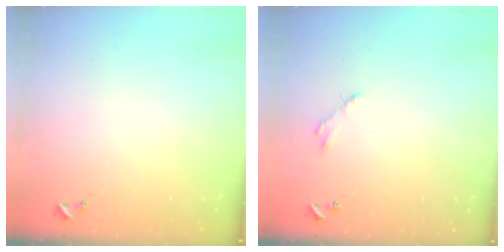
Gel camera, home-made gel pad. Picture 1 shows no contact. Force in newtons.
{"total": 2.5, "press": 2.5, "slide": 0.2}